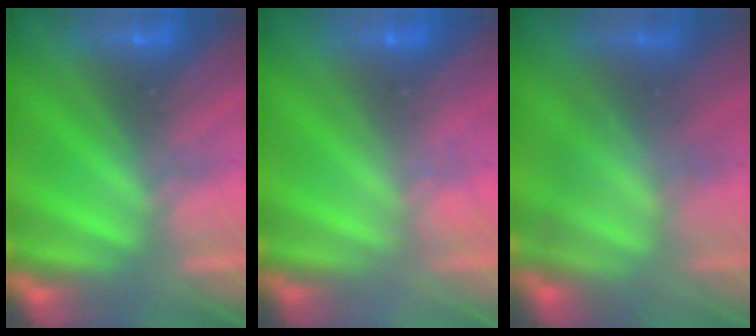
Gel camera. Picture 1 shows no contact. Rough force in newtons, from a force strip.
{"total": 1.8}
{"total": 3.4}